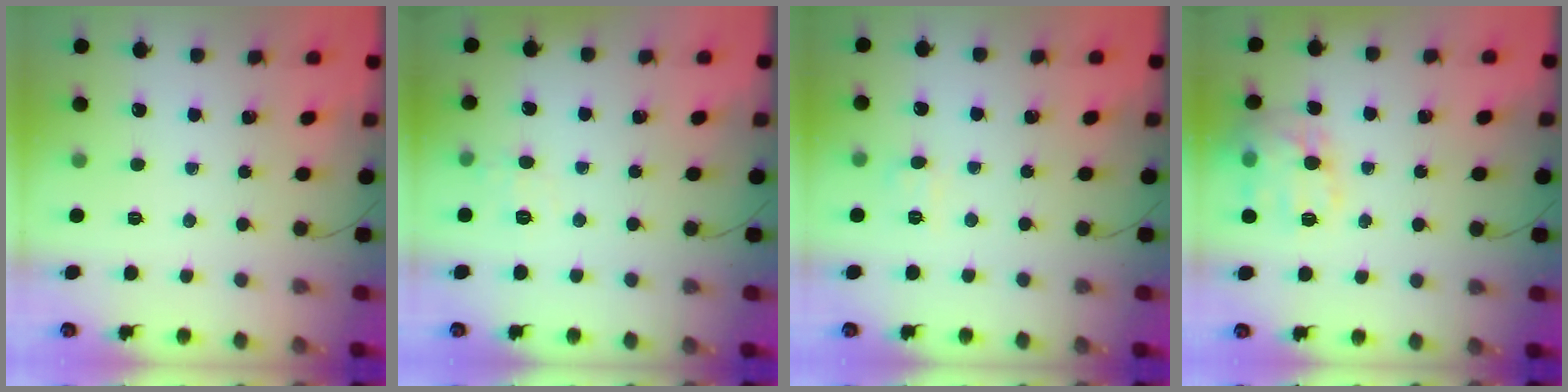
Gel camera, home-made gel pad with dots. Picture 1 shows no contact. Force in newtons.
{"total": 5.5, "press": 5.3, "slide": 1.4}
{"total": 6.0, "press": 5.7, "slide": 1.9}
{"total": 15.1, "press": 15.0, "slide": 1.2}